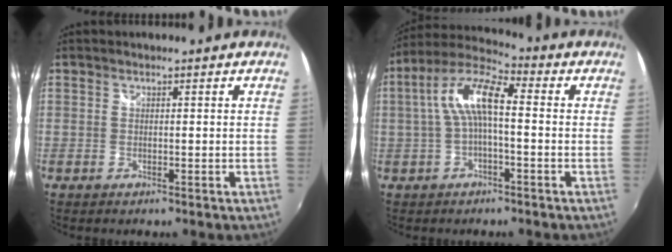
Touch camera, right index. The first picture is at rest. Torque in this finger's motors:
{"motor_torque": [0.94, 0.00, 0.69, 0.21]}